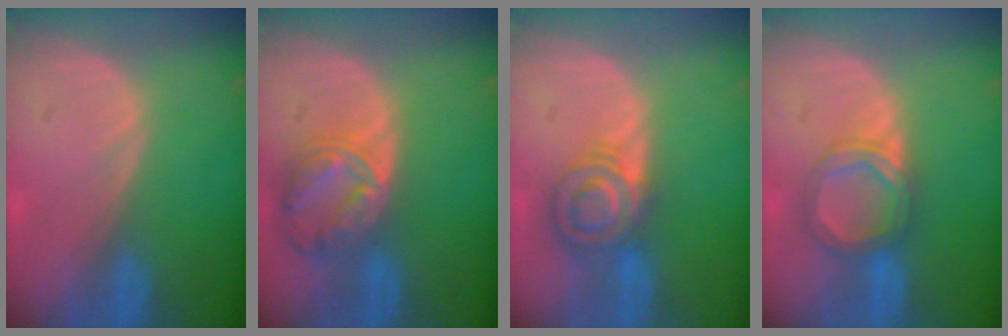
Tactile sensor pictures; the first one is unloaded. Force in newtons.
{"total": 8.2, "press": 7.0, "slide": 4.2}
{"total": 6.8, "press": 6.5, "slide": 2.2}
{"total": 5.3, "press": 5.2, "slide": 0.4}